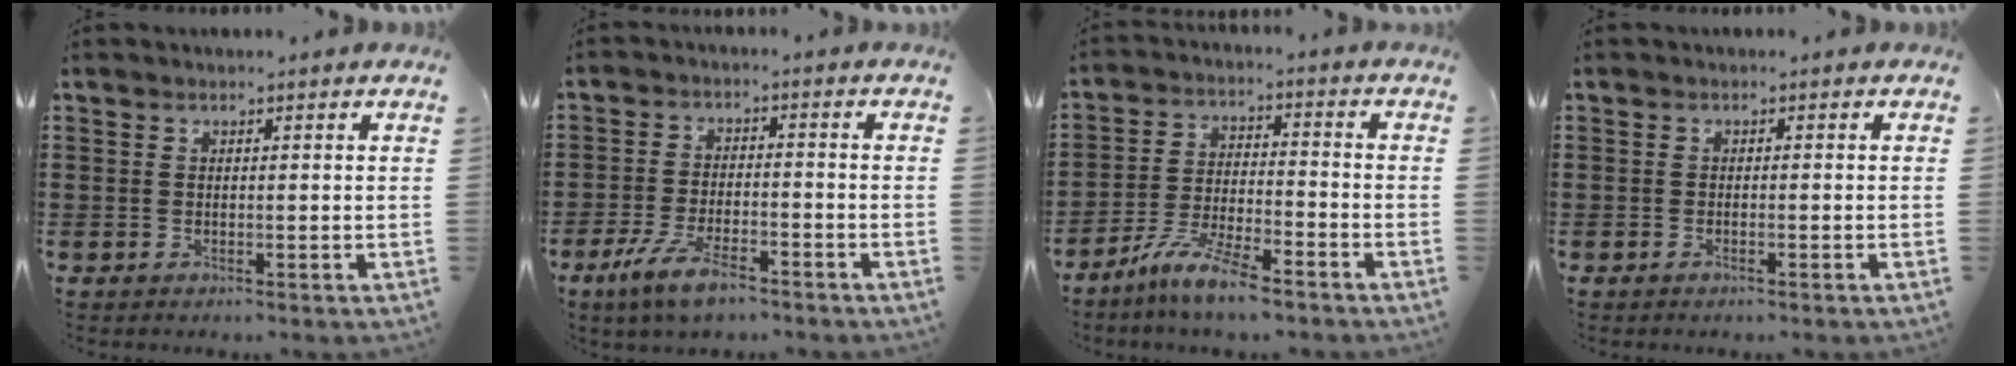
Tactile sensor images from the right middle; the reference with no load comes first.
{"total": 6.5, "force": [-4.3, 1.8, 4.6], "torque": [-0.101, -0.005, -0.080]}
{"total": 7.9, "force": [-6.5, 0.8, 4.5], "torque": [-0.103, -0.008, -0.125]}
{"total": 0.6, "force": [-0.3, 0.0, 0.5], "torque": [-0.010, -0.002, -0.006]}